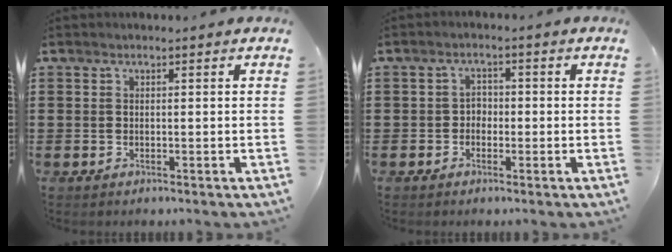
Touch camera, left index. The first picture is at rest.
{"total": 1.9, "force": [-1.0, 1.4, 0.9], "torque": [-0.022, 0.007, -0.023]}